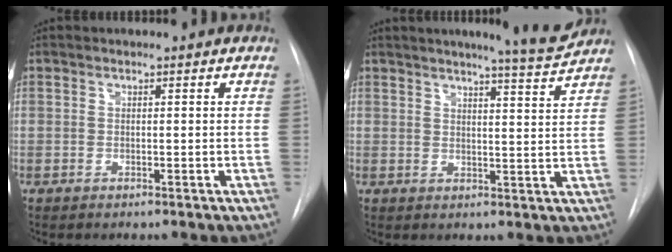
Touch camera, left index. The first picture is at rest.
{"total": 6.7, "force": [6.2, -0.8, 2.5], "torque": [-0.043, -0.023, 0.075]}